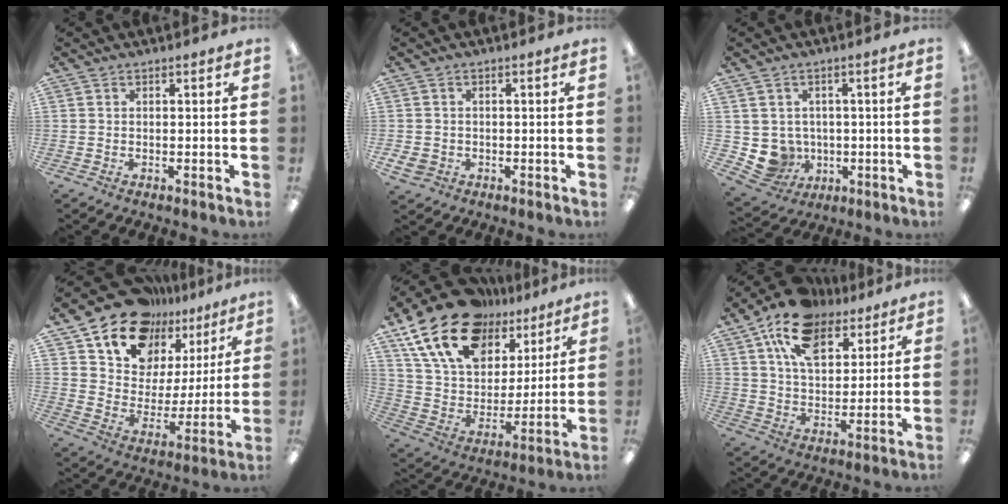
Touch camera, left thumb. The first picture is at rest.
{"total": 2.8, "force": [-1.0, 2.4, 1.0], "torque": [-0.030, 0.000, -0.022]}
{"total": 6.4, "force": [0.1, 6.3, 1.3], "torque": [-0.046, -0.008, 0.010]}
{"total": 16.2, "force": [13.2, 8.6, 3.8], "torque": [-0.094, -0.106, 0.241]}
{"total": 21.0, "force": [13.8, 11.9, 10.4], "torque": [-0.206, -0.071, 0.252]}
{"total": 16.0, "force": [10.3, 9.1, 8.2], "torque": [-0.153, -0.042, 0.190]}